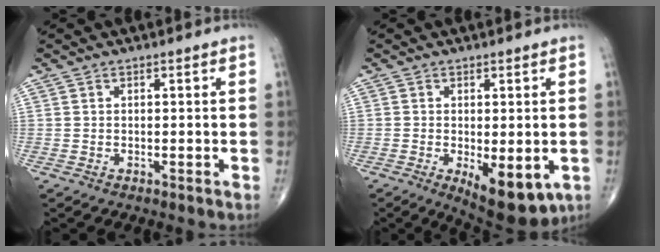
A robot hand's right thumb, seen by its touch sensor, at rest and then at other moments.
{"total": 10.0, "force": [-3.1, 4.3, 8.5], "torque": [-0.106, -0.018, -0.035]}